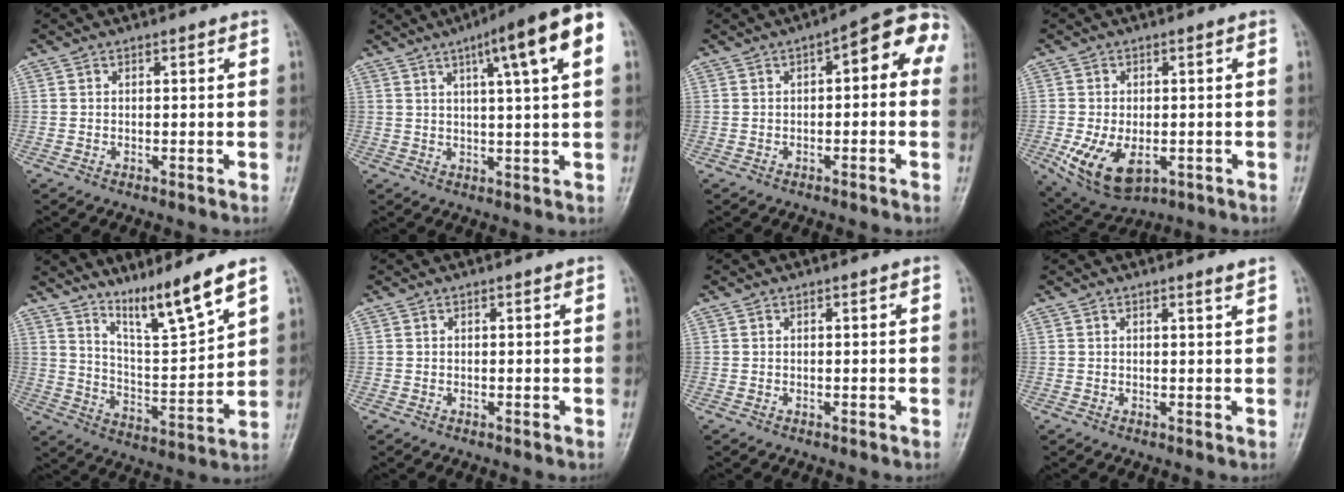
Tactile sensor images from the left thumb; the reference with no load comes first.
{"total": 12.7, "force": [5.2, 1.2, 11.6], "torque": [-0.168, 0.009, 0.067]}
{"total": 9.1, "force": [1.4, 3.9, 8.1], "torque": [-0.072, 0.039, 0.002]}
{"total": 10.4, "force": [-3.3, 6.1, 7.7], "torque": [-0.135, -0.002, -0.040]}
{"total": 10.9, "force": [8.3, 0.1, 7.0], "torque": [-0.119, -0.064, 0.156]}
{"total": 0.0}
{"total": 0.0}
{"total": 1.0, "force": [0.7, -0.2, 0.6], "torque": [-0.016, -0.009, 0.013]}